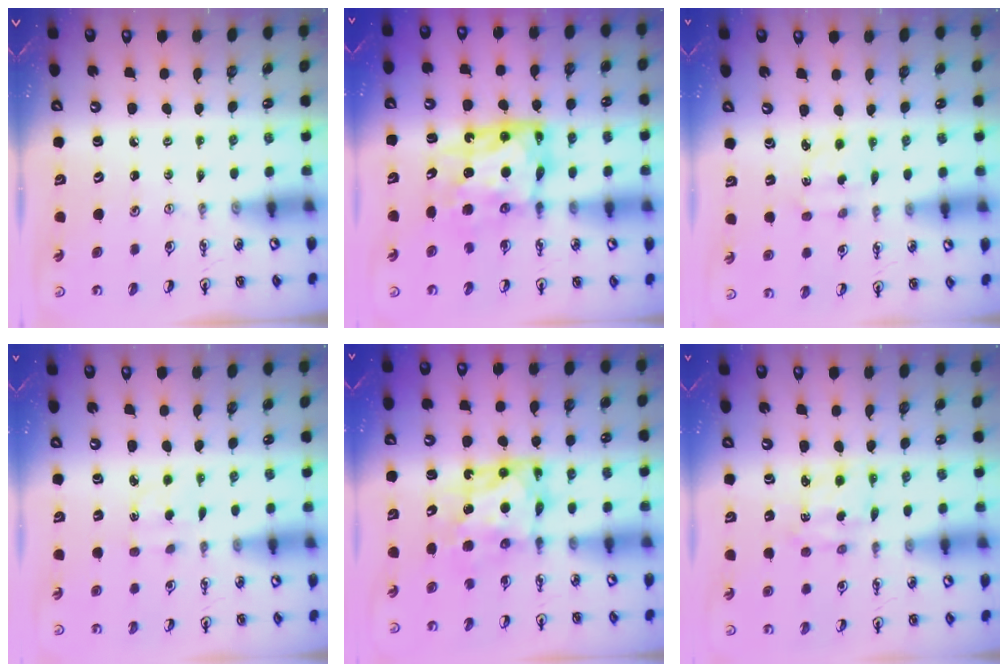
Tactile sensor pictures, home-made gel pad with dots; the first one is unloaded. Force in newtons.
{"total": 11.0, "press": 11.0, "slide": 0.8}
{"total": 2.1, "press": 2.1, "slide": 0.6}
{"total": 1.6, "press": 1.5, "slide": 0.5}
{"total": 8.3, "press": 8.3, "slide": 0.7}
{"total": 2.5, "press": 2.5, "slide": 0.3}